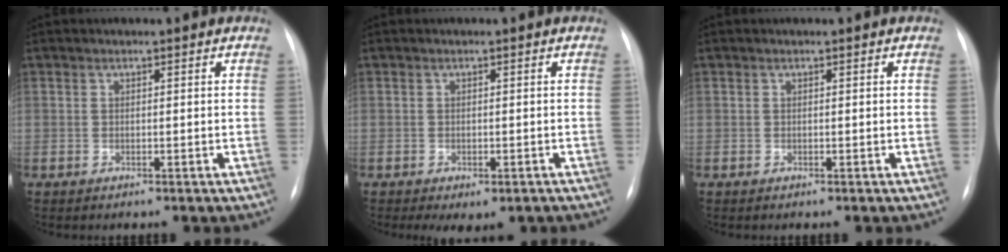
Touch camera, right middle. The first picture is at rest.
{"total": 3.6, "force": [-2.3, 1.7, 2.2], "torque": [-0.026, -0.004, -0.025]}
{"total": 0.0}